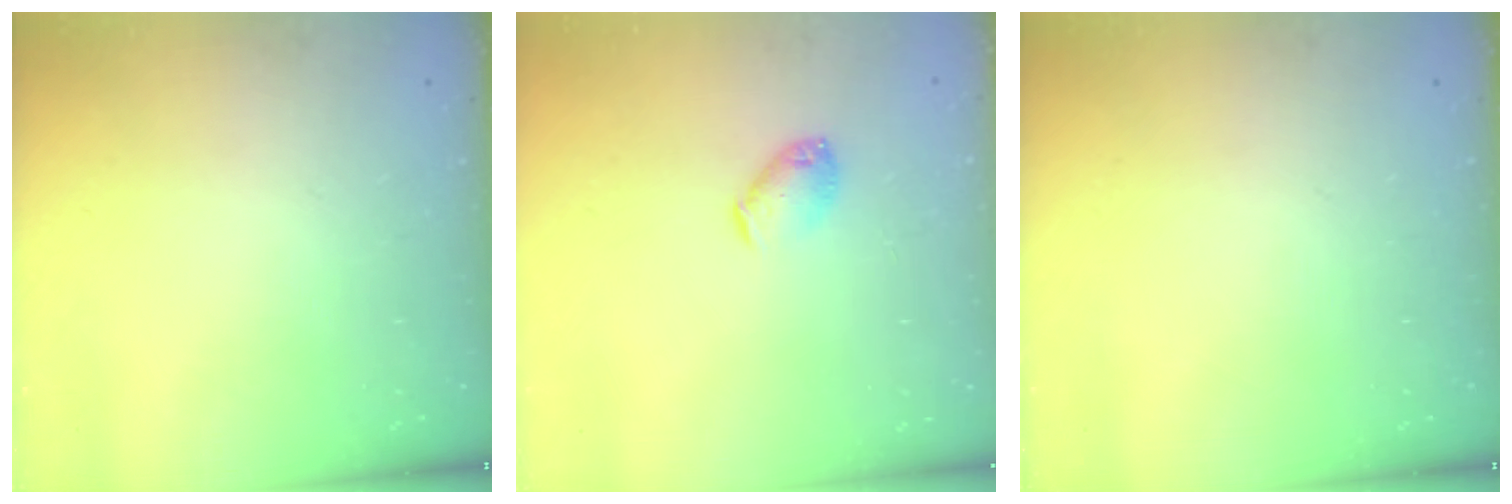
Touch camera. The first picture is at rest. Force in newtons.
{"total": 6.4, "press": 6.4, "slide": 0.3}
{"total": 0.0}